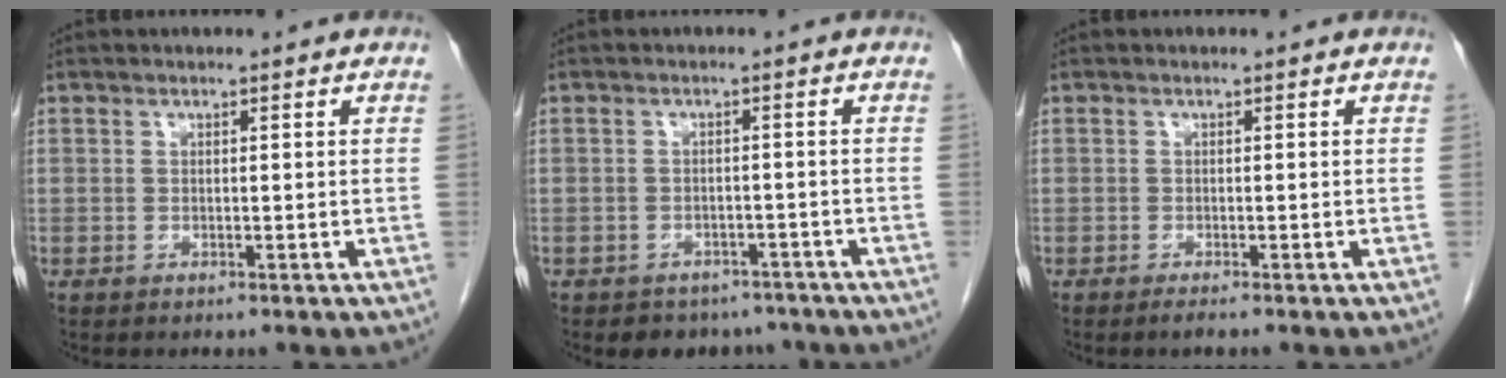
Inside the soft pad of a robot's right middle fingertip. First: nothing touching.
{"total": 5.5, "force": [-4.6, 3.1, 0.6], "torque": [0.004, 0.012, -0.057]}
{"total": 0.8, "force": [-0.6, -0.2, 0.5], "torque": [-0.009, -0.001, -0.013]}